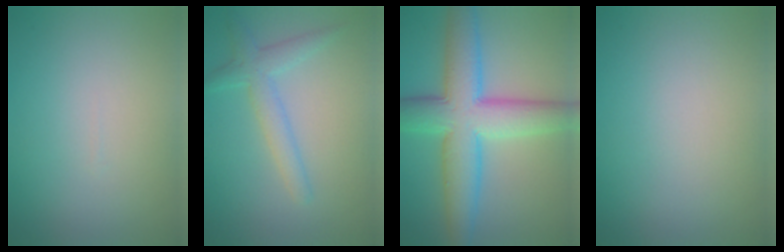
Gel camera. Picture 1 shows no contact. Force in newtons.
{"total": 2.7, "press": 2.7, "slide": 0.1}
{"total": 8.9, "press": 8.9, "slide": 0.2}
{"total": 0.0}